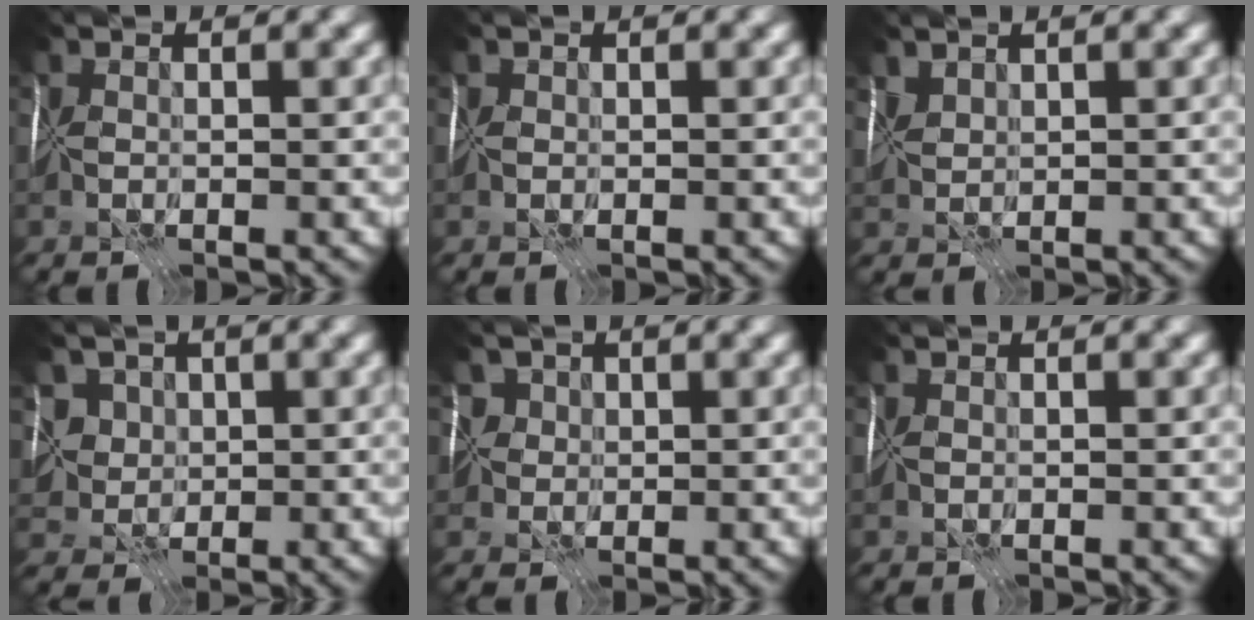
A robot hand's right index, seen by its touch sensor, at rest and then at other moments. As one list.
[{"total": 0.6, "force": [0.4, 0.4, 0.0], "torque": [0.002, 0.007, 0.005]}, {"total": 1.6, "force": [1.3, 0.8, 0.6], "torque": [-0.018, 0.005, 0.030]}, {"total": 4.0, "force": [1.2, 3.6, 1.4], "torque": [-0.025, -0.004, 0.028]}, {"total": 3.9, "force": [1.4, 3.4, 1.3], "torque": [-0.015, 0.009, 0.018]}, {"total": 0.0}]